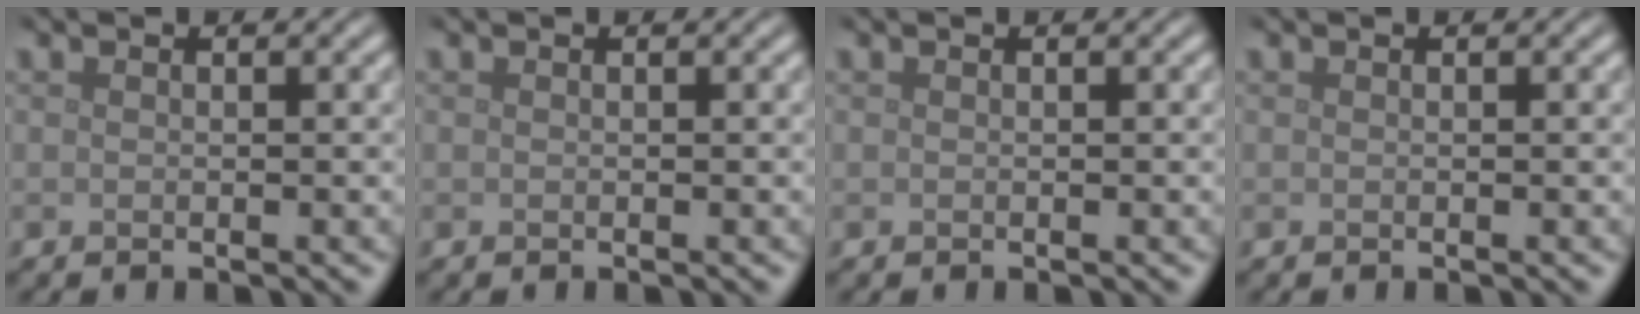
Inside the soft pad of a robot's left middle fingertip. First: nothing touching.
{"total": 0.0}
{"total": 0.0}
{"total": 0.0}